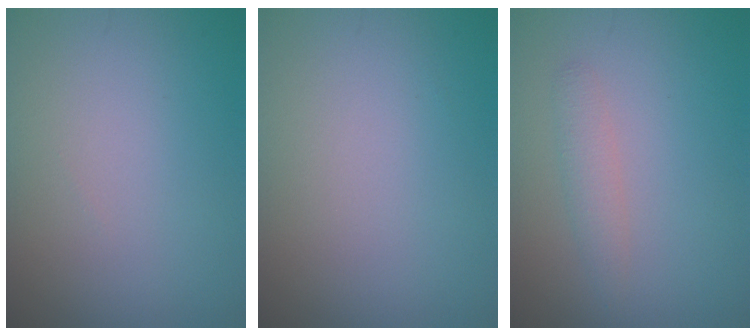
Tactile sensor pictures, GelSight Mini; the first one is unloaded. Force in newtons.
{"total": 0.0}
{"total": 1.6, "press": 1.6, "slide": 0.0}